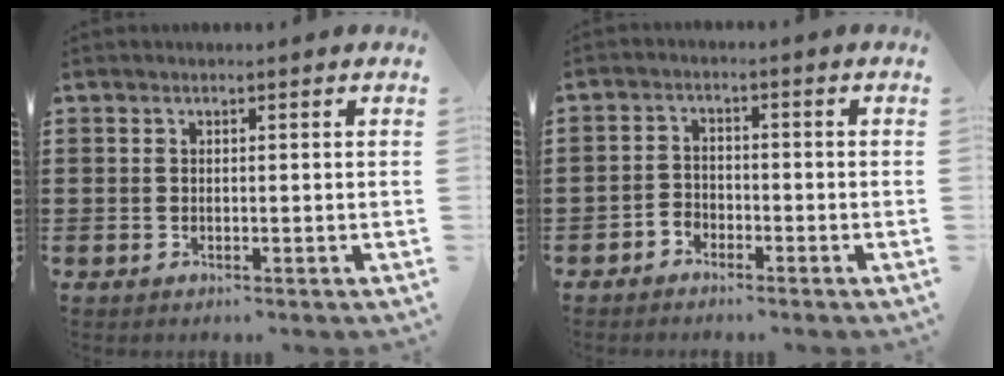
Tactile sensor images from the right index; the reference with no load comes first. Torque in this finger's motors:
{"motor_torque": [0.30, 0.50, -0.09, -0.02]}